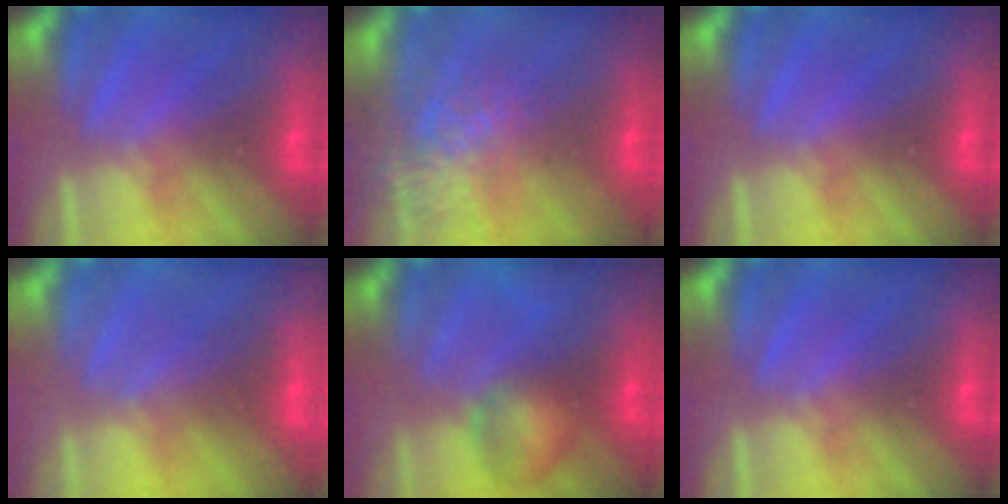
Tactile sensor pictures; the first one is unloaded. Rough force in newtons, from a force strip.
{"total": 5.8}
{"total": 0.0}
{"total": 2.6}
{"total": 8.9}
{"total": 0.0}